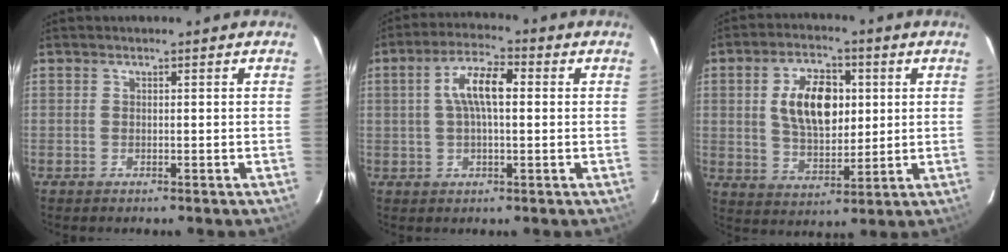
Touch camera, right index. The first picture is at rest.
{"total": 8.0, "force": [1.3, 2.8, 7.4], "torque": [-0.139, 0.018, 0.022]}
{"total": 12.4, "force": [2.5, 7.0, 9.9], "torque": [-0.173, 0.016, 0.051]}